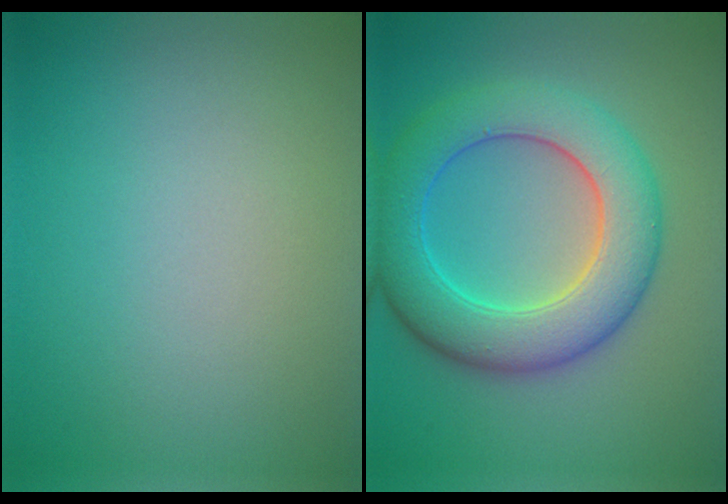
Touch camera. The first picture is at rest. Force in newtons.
{"total": 8.1, "press": 8.1, "slide": 0.1}